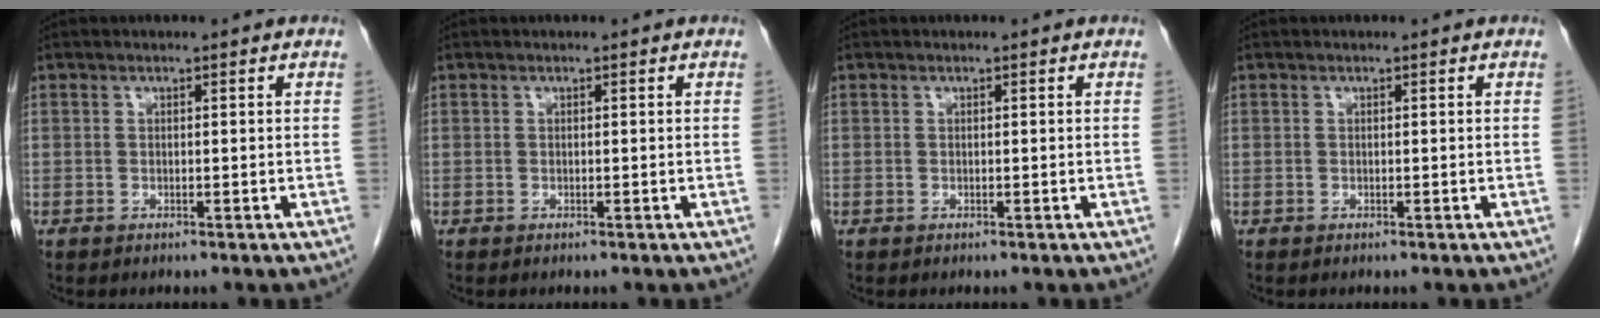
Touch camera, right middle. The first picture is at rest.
{"total": 0.0}
{"total": 0.0}
{"total": 0.0}